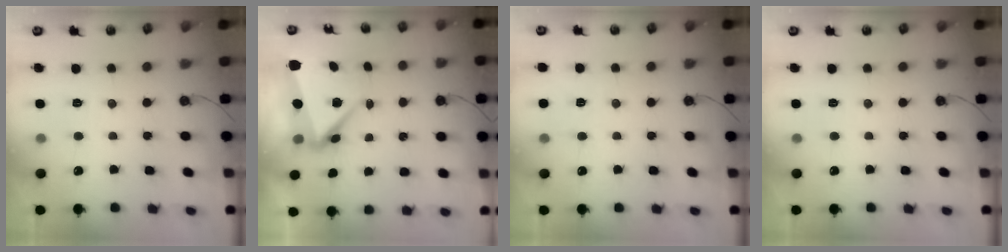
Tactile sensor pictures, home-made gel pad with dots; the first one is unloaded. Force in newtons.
{"total": 7.4, "press": 7.2, "slide": 2.0}
{"total": 5.0, "press": 4.7, "slide": 1.8}
{"total": 0.0}